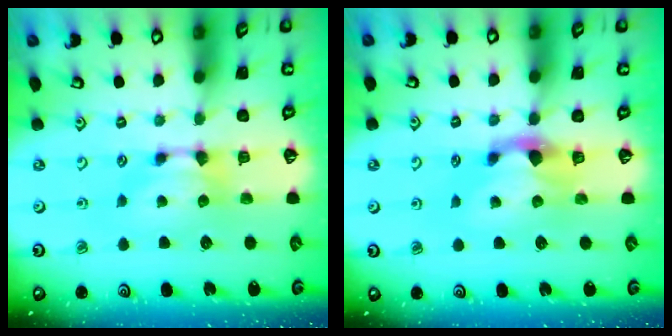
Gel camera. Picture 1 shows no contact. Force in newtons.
{"total": 1.7, "press": 1.0, "slide": 1.4}